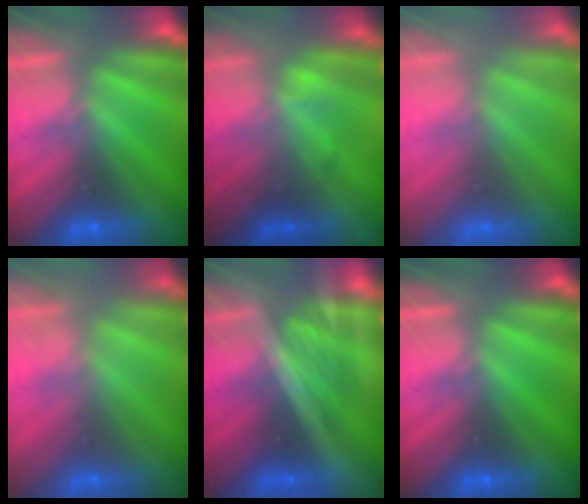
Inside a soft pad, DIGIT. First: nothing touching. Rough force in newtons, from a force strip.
{"total": 2.1}
{"total": 2.5}
{"total": 2.8}
{"total": 1.7}
{"total": 0.0}